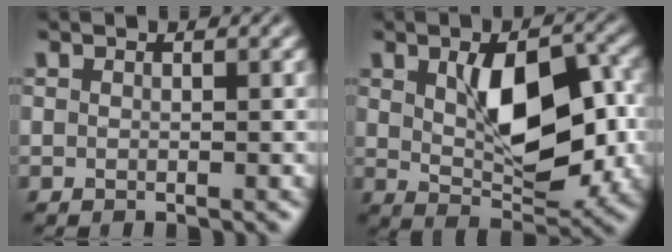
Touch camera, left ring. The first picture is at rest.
{"total": 8.4, "force": [0.7, 4.3, 7.1], "torque": [-0.122, -0.002, 0.017]}